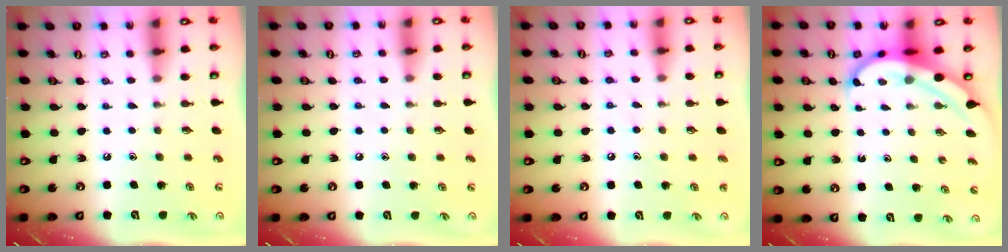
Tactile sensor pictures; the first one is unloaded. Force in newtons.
{"total": 4.0, "press": 3.9, "slide": 0.6}
{"total": 6.1, "press": 6.1, "slide": 0.7}
{"total": 6.2, "press": 6.1, "slide": 1.3}